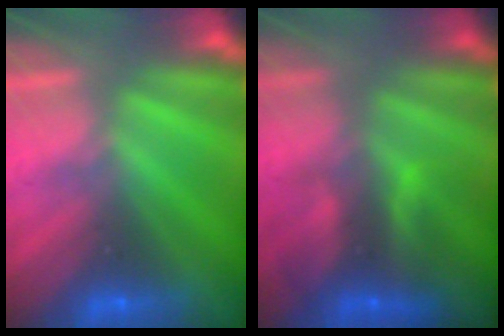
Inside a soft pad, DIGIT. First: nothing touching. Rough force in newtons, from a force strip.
{"total": 8.0}